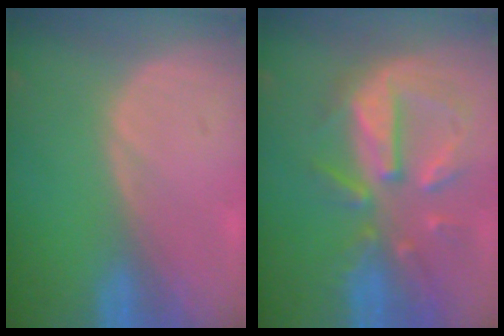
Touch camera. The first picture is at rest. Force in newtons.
{"total": 10.3, "press": 9.3, "slide": 4.4}